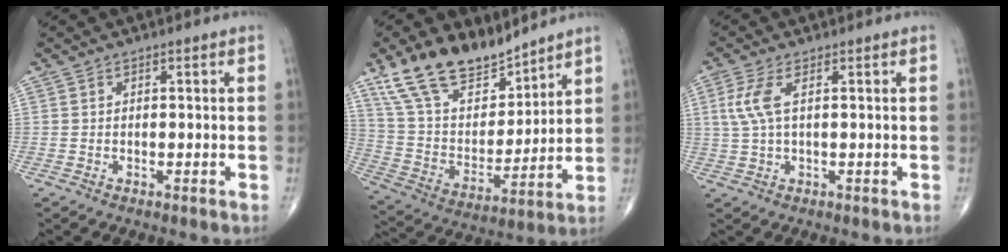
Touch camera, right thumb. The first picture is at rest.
{"total": 17.6, "force": [13.3, 7.8, 8.5], "torque": [-0.120, -0.061, 0.256]}
{"total": 4.9, "force": [1.2, 1.7, 4.4], "torque": [-0.123, 0.010, 0.028]}